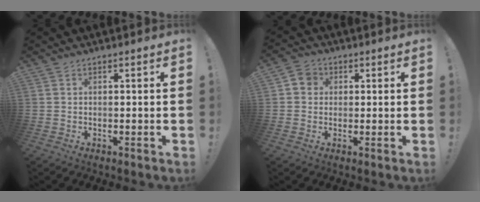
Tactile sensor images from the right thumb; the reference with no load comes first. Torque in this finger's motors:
{"motor_torque": [0.64, 0.56, 0.27, -0.10, -0.02]}